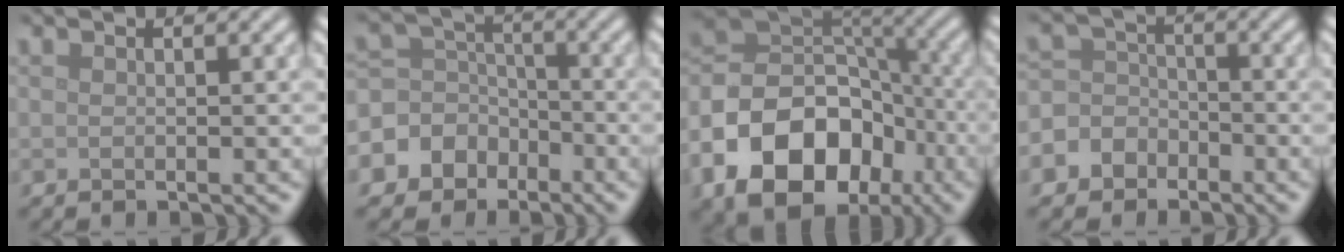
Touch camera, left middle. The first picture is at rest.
{"total": 7.7, "force": [-3.6, 6.6, 1.6], "torque": [-0.042, 0.012, -0.089]}
{"total": 13.0, "force": [-5.5, 9.3, 7.2], "torque": [-0.143, -0.002, -0.101]}
{"total": 5.7, "force": [-2.8, 4.9, 1.0], "torque": [-0.002, 0.010, -0.074]}